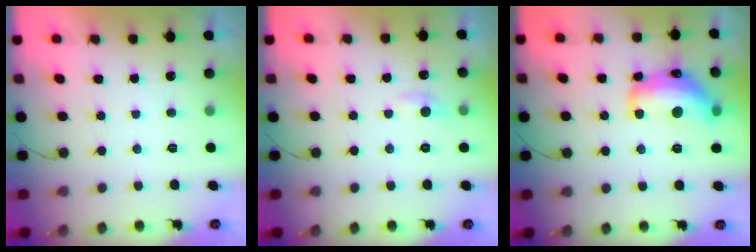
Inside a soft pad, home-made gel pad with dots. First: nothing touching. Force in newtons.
{"total": 5.3, "press": 5.2, "slide": 0.7}
{"total": 16.5, "press": 16.5, "slide": 0.7}